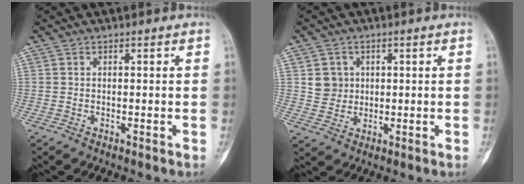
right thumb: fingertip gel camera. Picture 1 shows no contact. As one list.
[{"total": 4.5, "force": [1.1, 4.2, 1.1], "torque": [0.003, -0.003, 0.022]}]